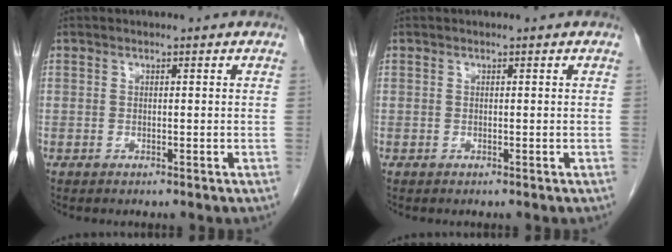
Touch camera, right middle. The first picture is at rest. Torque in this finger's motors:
{"motor_torque": [-0.06, -0.05, 0.00, 0.00]}